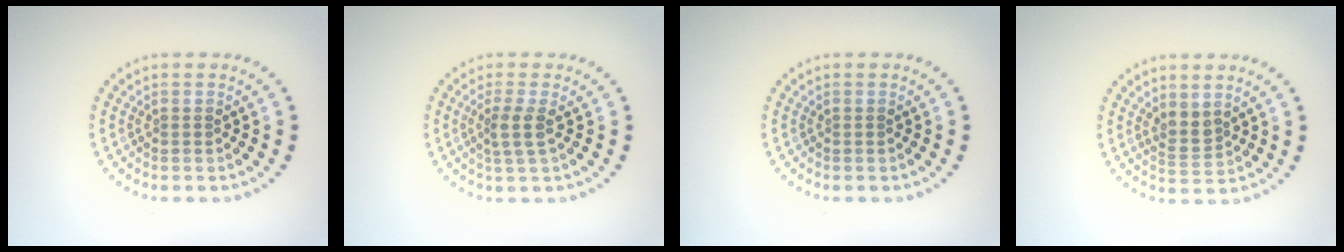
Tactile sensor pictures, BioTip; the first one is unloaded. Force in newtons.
{"total": 1.9, "press": 1.5, "slide": 1.1}
{"total": 0.0}
{"total": 2.0, "press": 1.6, "slide": 1.1}